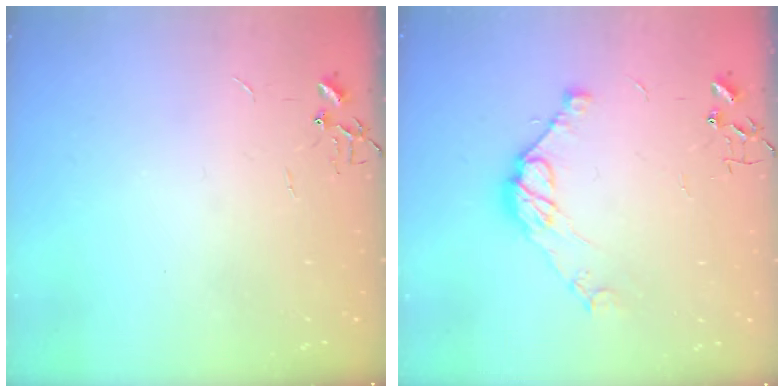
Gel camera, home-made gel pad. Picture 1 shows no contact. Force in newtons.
{"total": 11.3, "press": 11.2, "slide": 0.8}